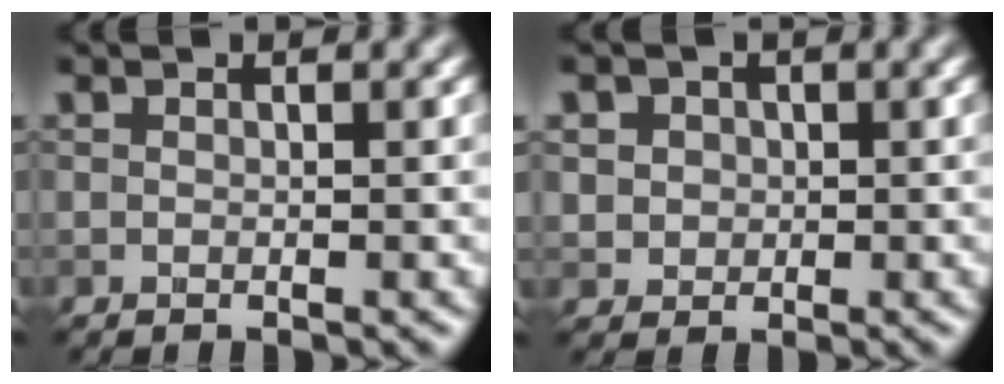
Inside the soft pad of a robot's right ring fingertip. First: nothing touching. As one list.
[{"total": 2.9, "force": [0.9, 2.5, 1.1], "torque": [-0.017, 0.009, 0.016]}]